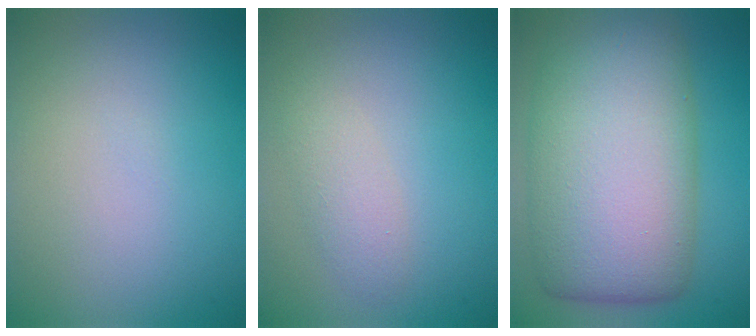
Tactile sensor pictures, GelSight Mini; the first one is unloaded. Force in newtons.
{"total": 1.8, "press": 1.8, "slide": 0.2}
{"total": 13.2, "press": 13.2, "slide": 0.4}